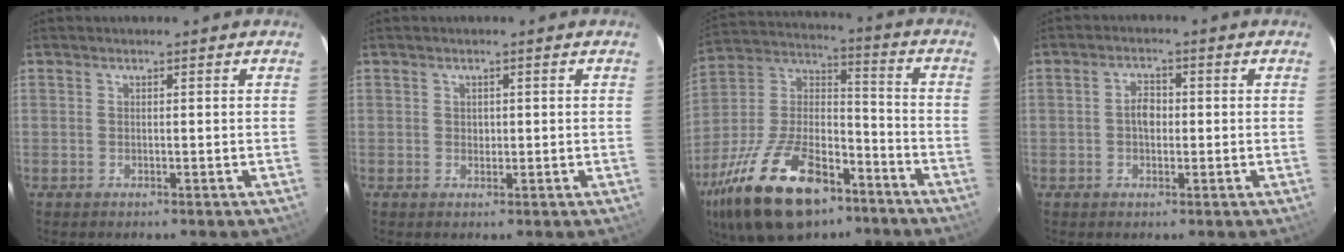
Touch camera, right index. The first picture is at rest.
{"total": 1.1, "force": [0.2, 1.1, 0.2], "torque": [0.000, 0.002, 0.004]}
{"total": 26.2, "force": [-15.7, 12.6, 16.8], "torque": [-0.338, -0.004, -0.261]}
{"total": 3.1, "force": [-0.2, 2.2, 2.2], "torque": [-0.039, 0.009, -0.004]}